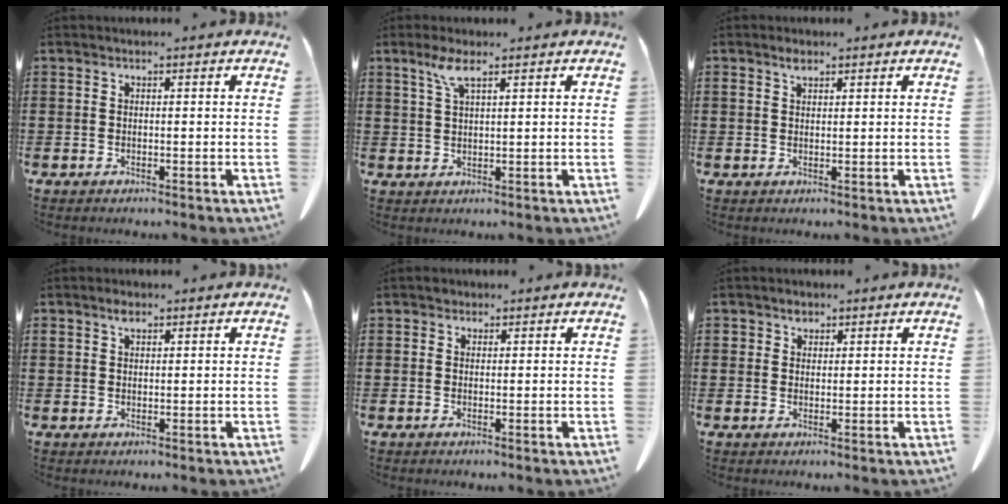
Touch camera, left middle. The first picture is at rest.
{"total": 3.9, "force": [2.4, 0.7, 3.0], "torque": [-0.067, 0.005, 0.041]}
{"total": 1.5, "force": [1.0, 0.6, 0.9], "torque": [-0.014, 0.000, 0.017]}
{"total": 1.7, "force": [1.1, 0.8, 1.0], "torque": [-0.016, 0.000, 0.017]}
{"total": 1.5, "force": [1.2, 0.9, 0.0], "torque": [-0.004, 0.004, 0.023]}
{"total": 1.7, "force": [1.2, 1.1, 0.5], "torque": [-0.006, 0.000, 0.022]}